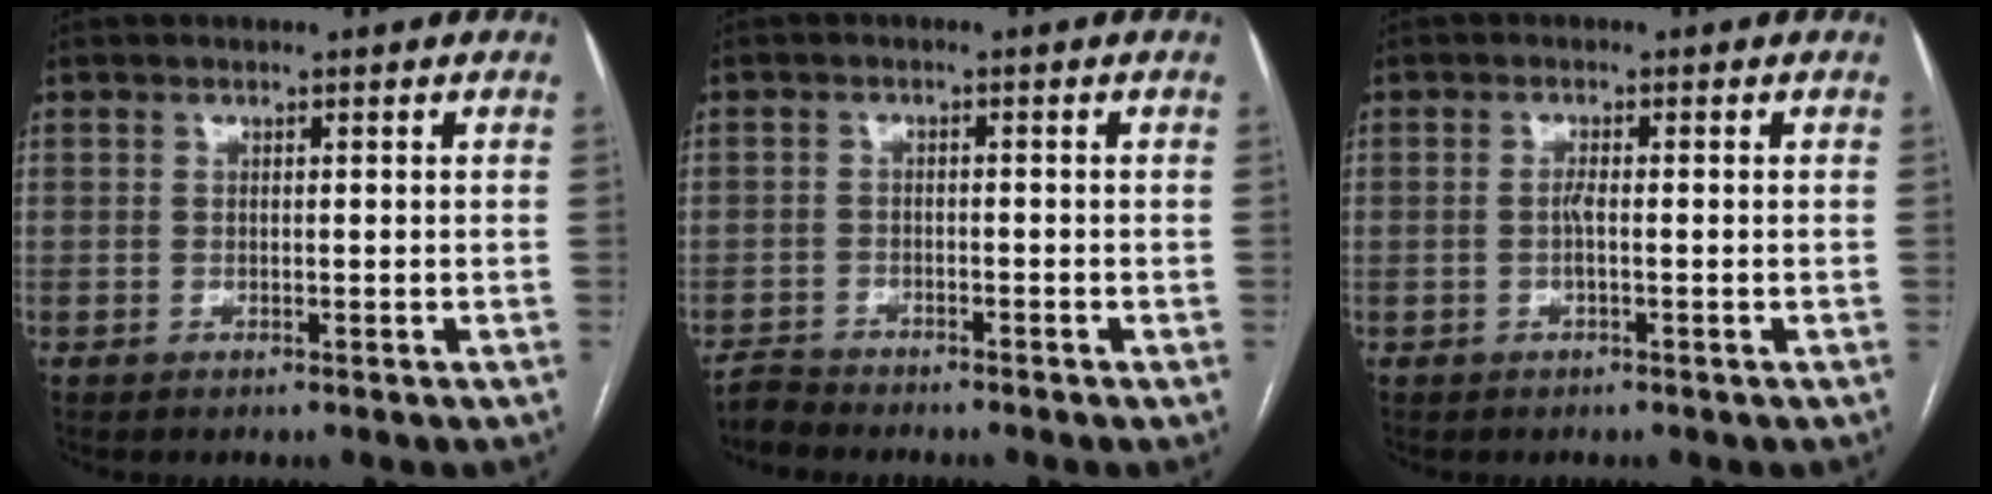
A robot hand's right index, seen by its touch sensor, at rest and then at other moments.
{"total": 2.4, "force": [-2.4, 0.3, -0.4], "torque": [0.010, -0.009, -0.045]}
{"total": 1.3, "force": [-0.3, 0.1, 1.2], "torque": [-0.024, 0.001, -0.006]}